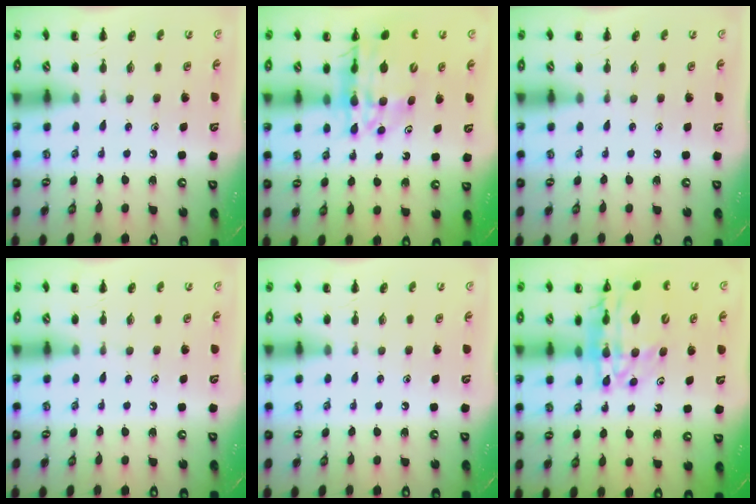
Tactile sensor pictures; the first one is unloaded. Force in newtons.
{"total": 16.7, "press": 16.2, "slide": 4.2}
{"total": 0.0}
{"total": 0.0}
{"total": 0.0}
{"total": 19.9, "press": 19.4, "slide": 4.5}